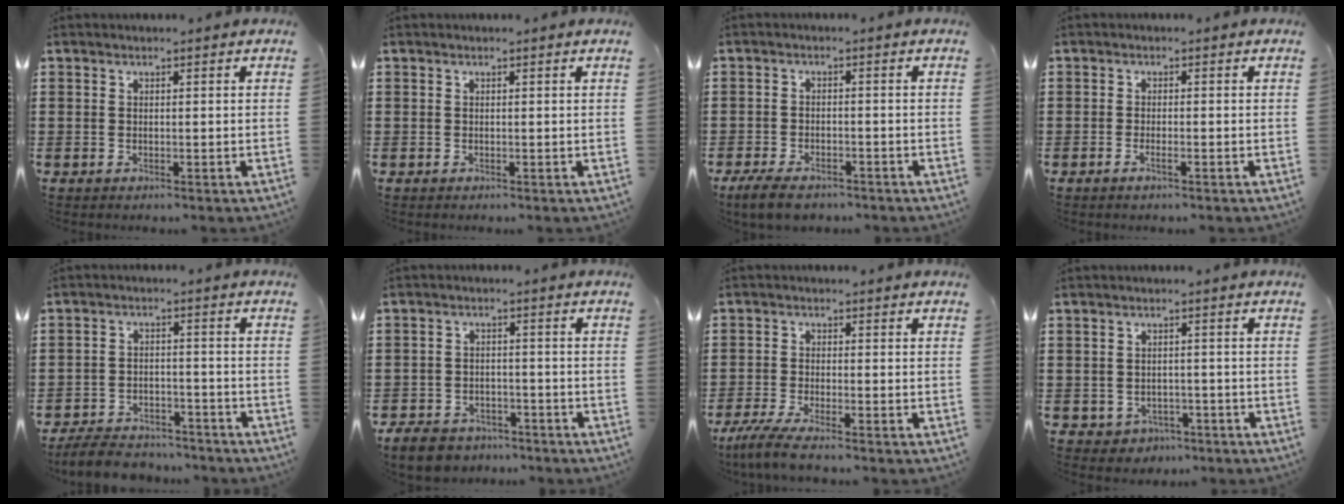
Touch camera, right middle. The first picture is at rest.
{"total": 0.0}
{"total": 4.0, "force": [-3.4, 1.2, 1.7], "torque": [-0.042, 0.002, -0.070]}
{"total": 1.3, "force": [-0.7, 0.2, 1.1], "torque": [-0.021, -0.002, -0.012]}
{"total": 5.6, "force": [-5.5, 1.0, 0.9], "torque": [-0.024, 0.010, -0.112]}
{"total": 5.1, "force": [-4.8, 1.3, 1.0], "torque": [-0.027, 0.008, -0.098]}
{"total": 4.3, "force": [-3.7, -0.1, 2.2], "torque": [-0.066, -0.020, -0.078]}
{"total": 1.9, "force": [-1.6, 1.0, -0.1], "torque": [-0.008, 0.000, -0.036]}